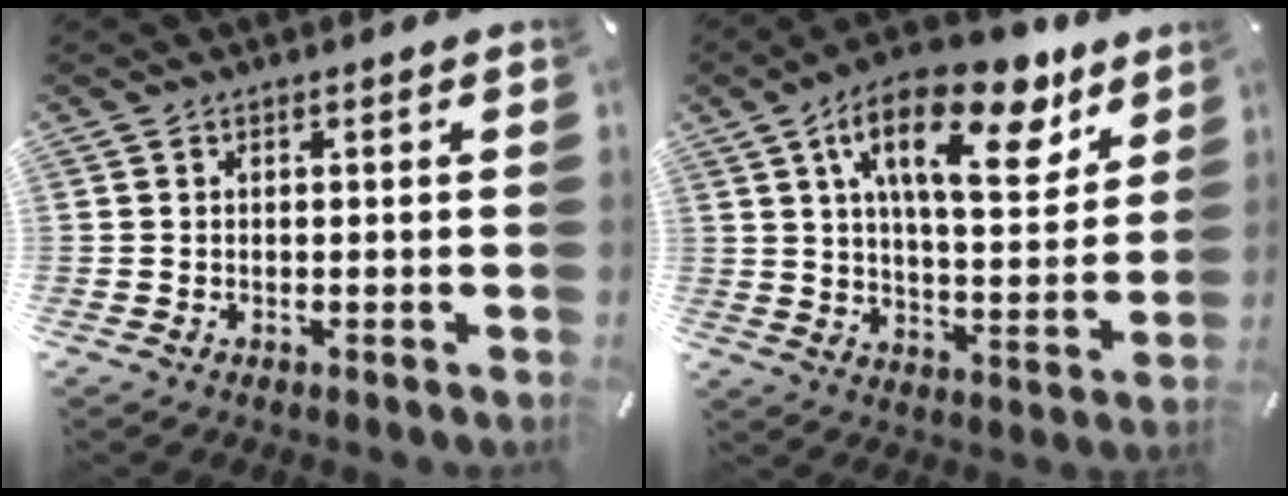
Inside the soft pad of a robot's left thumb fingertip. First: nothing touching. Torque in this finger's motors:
{"motor_torque": [2.25, 2.25, 1.52, -1.25, 0.51]}